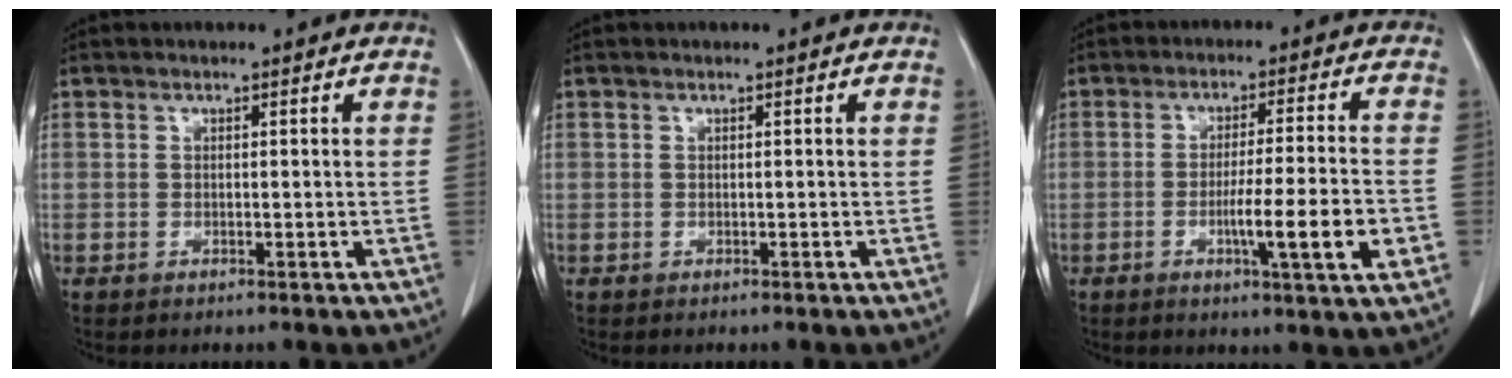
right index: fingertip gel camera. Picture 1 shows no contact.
{"total": 0.0}
{"total": 10.1, "force": [-2.9, -0.2, 9.7], "torque": [-0.151, -0.015, -0.049]}